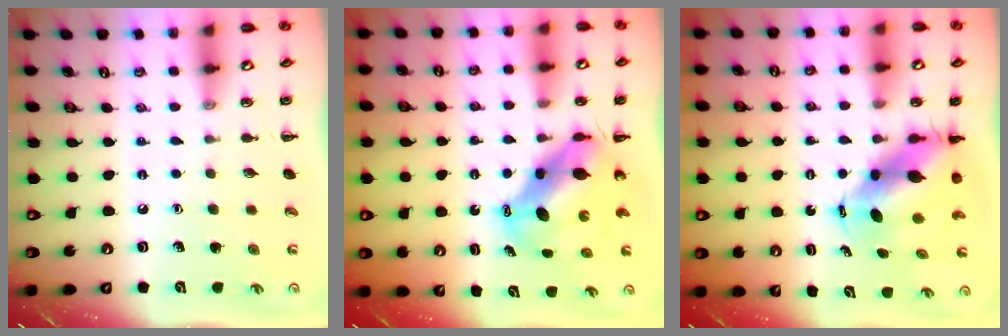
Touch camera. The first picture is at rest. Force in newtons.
{"total": 8.6, "press": 8.2, "slide": 2.6}
{"total": 7.8, "press": 7.4, "slide": 2.2}